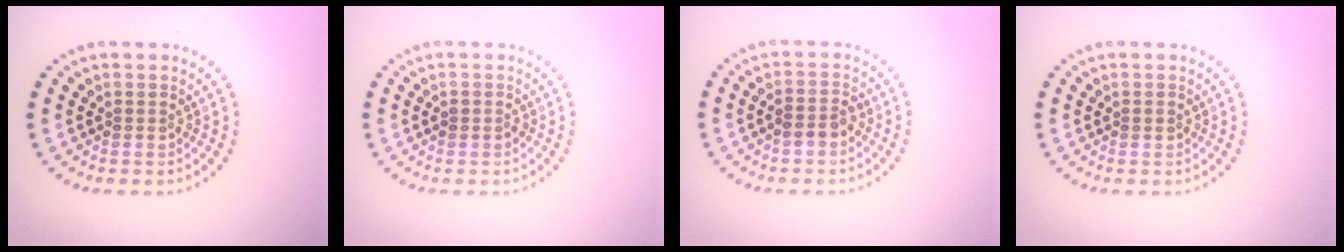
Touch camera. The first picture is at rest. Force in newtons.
{"total": 0.7, "press": 0.7, "slide": 0.2}
{"total": 1.9, "press": 1.8, "slide": 0.6}
{"total": 0.6, "press": 0.6, "slide": 0.1}